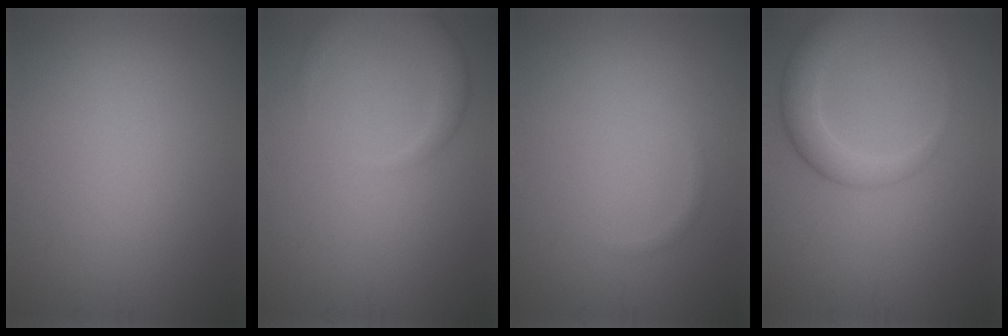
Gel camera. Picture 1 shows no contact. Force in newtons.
{"total": 2.8, "press": 2.8, "slide": 0.3}
{"total": 0.6, "press": 0.6, "slide": 0.0}
{"total": 4.2, "press": 4.2, "slide": 0.3}